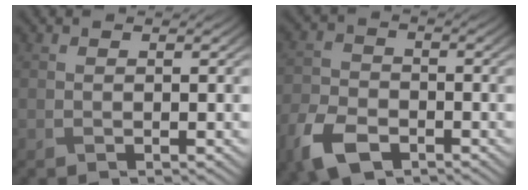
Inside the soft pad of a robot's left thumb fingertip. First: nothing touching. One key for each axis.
{"total": 7.5, "fx": -4.6, "fy": 4.3, "fz": 4.2, "tx": -0.105, "ty": -0.015, "tz": -0.096}